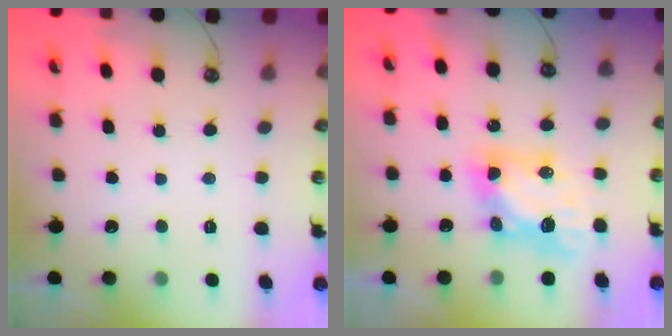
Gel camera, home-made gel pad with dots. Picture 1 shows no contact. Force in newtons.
{"total": 7.5, "press": 7.5, "slide": 0.6}